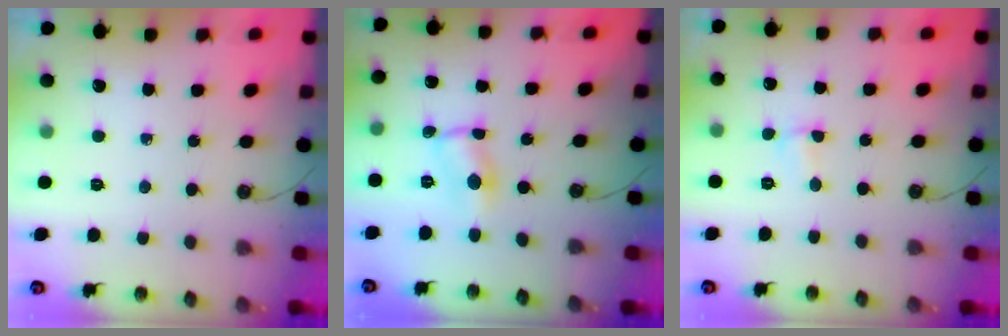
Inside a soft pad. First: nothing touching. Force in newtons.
{"total": 2.2, "press": 2.1, "slide": 0.3}
{"total": 1.7, "press": 1.5, "slide": 0.8}